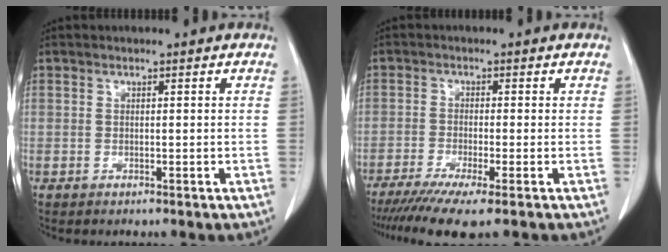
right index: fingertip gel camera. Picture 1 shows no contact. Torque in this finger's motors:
{"motor_torque": [1.09, -1.04, 0.48, 0.13]}